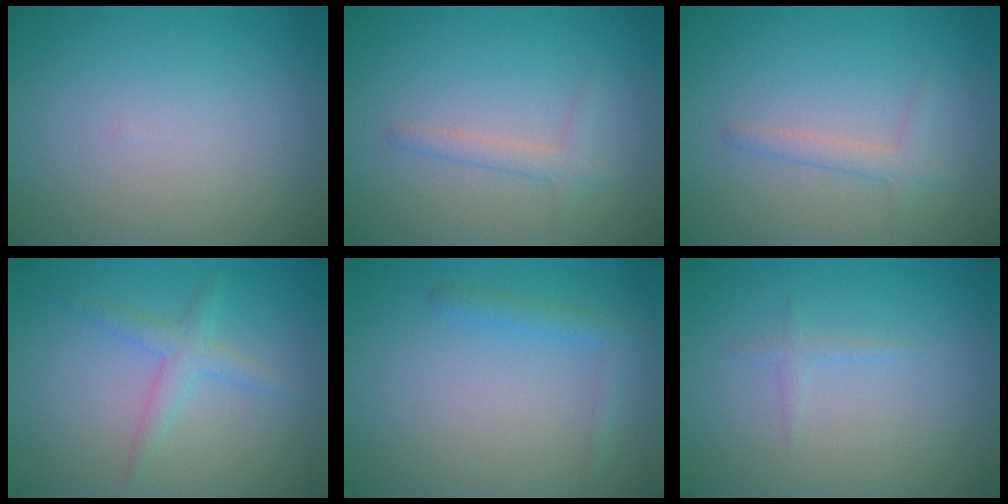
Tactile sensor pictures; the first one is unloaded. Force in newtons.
{"total": 1.5, "press": 1.5, "slide": 0.1}
{"total": 1.5, "press": 1.5, "slide": 0.1}
{"total": 2.0, "press": 2.0, "slide": 0.1}
{"total": 1.5, "press": 1.5, "slide": 0.1}
{"total": 0.7, "press": 0.7, "slide": 0.0}